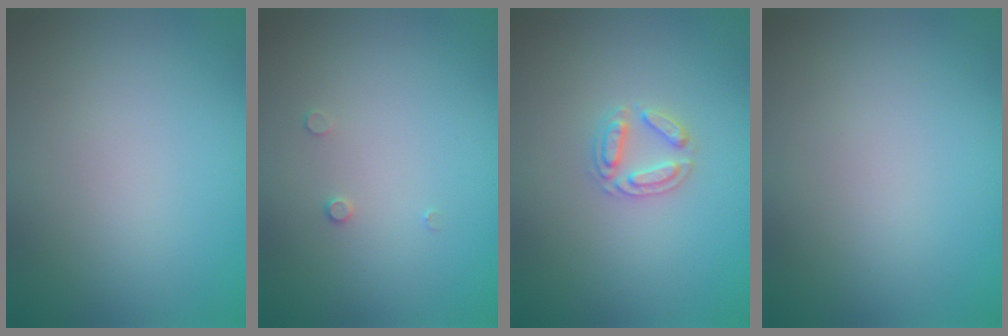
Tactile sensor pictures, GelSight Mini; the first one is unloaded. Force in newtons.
{"total": 0.6, "press": 0.6, "slide": 0.2}
{"total": 2.2, "press": 2.2, "slide": 0.3}
{"total": 0.0}